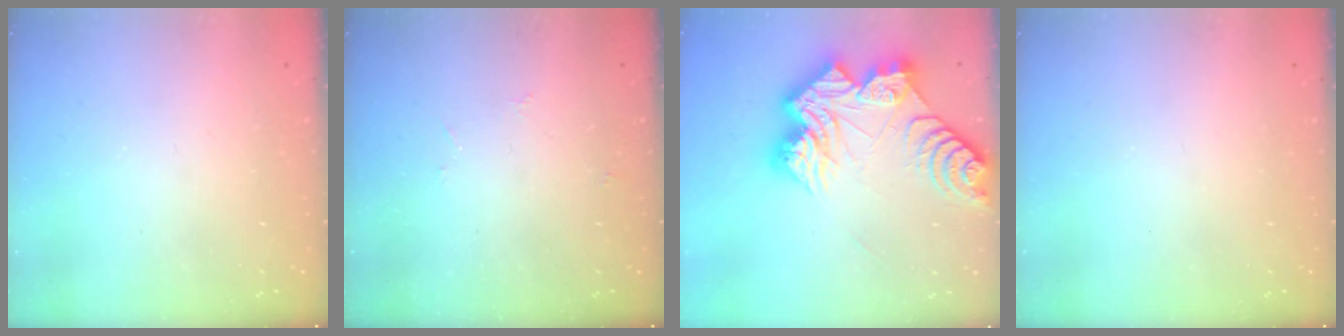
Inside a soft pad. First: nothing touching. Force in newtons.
{"total": 2.9, "press": 2.8, "slide": 0.8}
{"total": 21.4, "press": 21.3, "slide": 2.3}
{"total": 0.0}